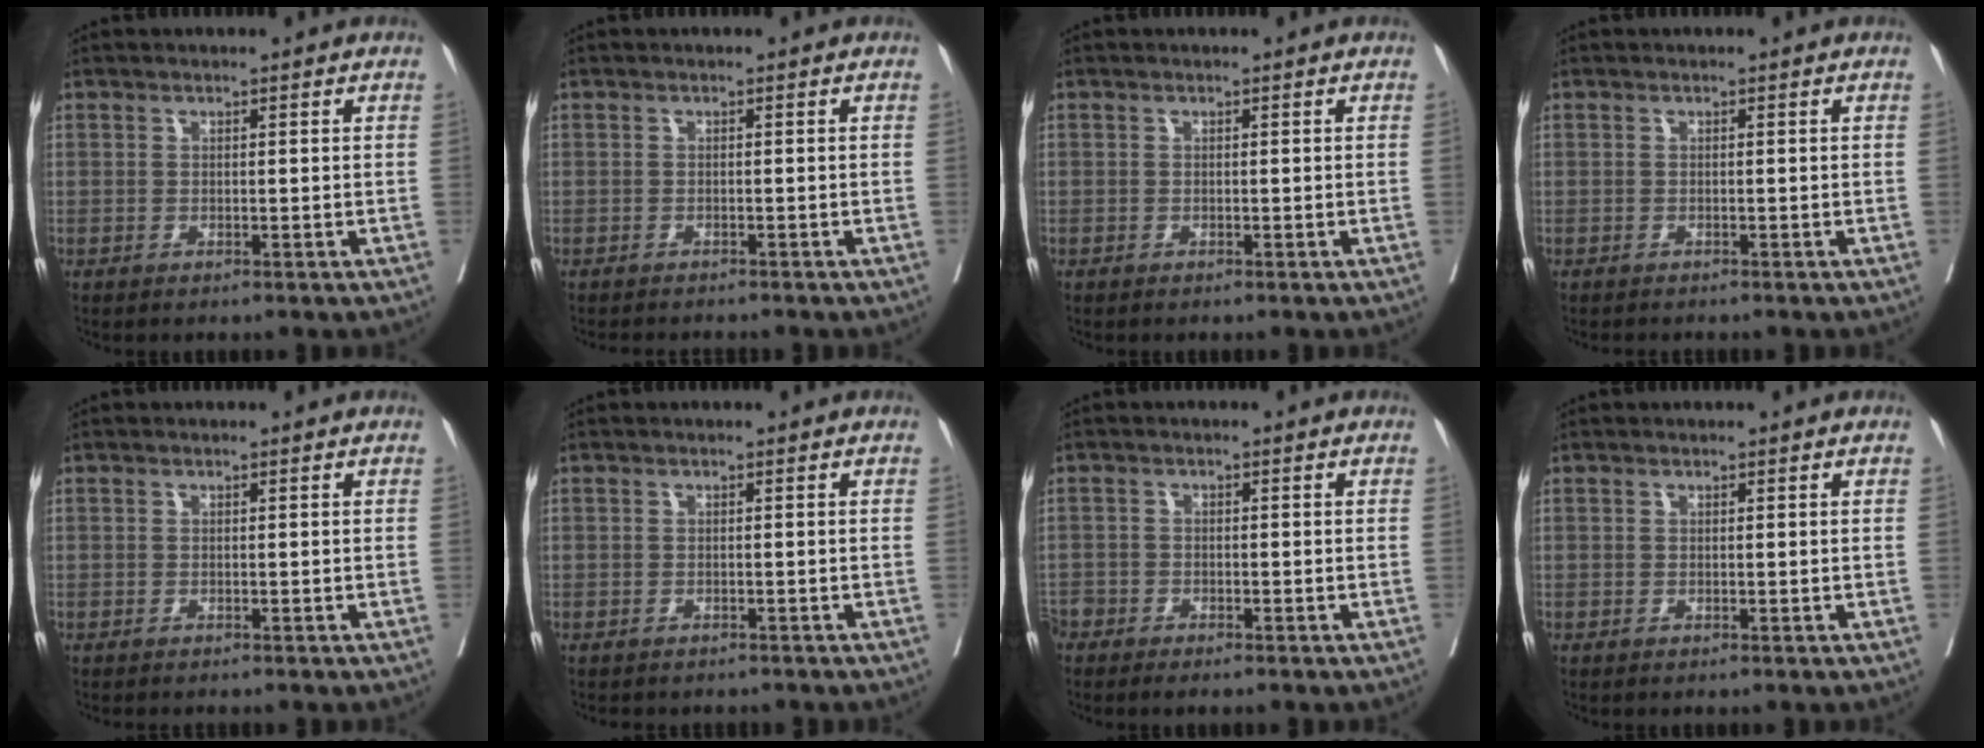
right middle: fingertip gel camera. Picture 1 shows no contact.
{"total": 3.5, "force": [-3.3, 0.6, 1.0], "torque": [-0.008, -0.006, -0.047]}
{"total": 0.0}
{"total": 1.5, "force": [-1.4, 0.3, 0.4], "torque": [-0.010, -0.003, -0.018]}
{"total": 1.2, "force": [-1.1, 0.2, 0.4], "torque": [-0.007, -0.003, -0.016]}
{"total": 4.2, "force": [-3.7, 1.6, 1.1], "torque": [-0.014, -0.001, -0.046]}
{"total": 4.2, "force": [-3.5, 1.8, 1.6], "torque": [-0.031, -0.007, -0.064]}
{"total": 0.0}